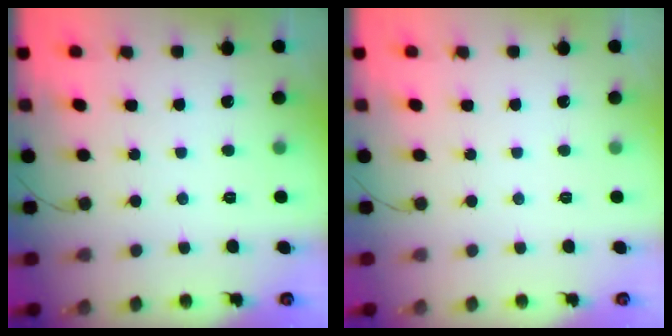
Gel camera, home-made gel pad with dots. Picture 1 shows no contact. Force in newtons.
{"total": 0.0}